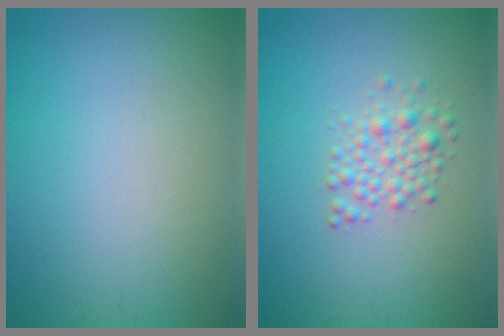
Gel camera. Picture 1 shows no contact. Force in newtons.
{"total": 2.3, "press": 2.3, "slide": 0.0}